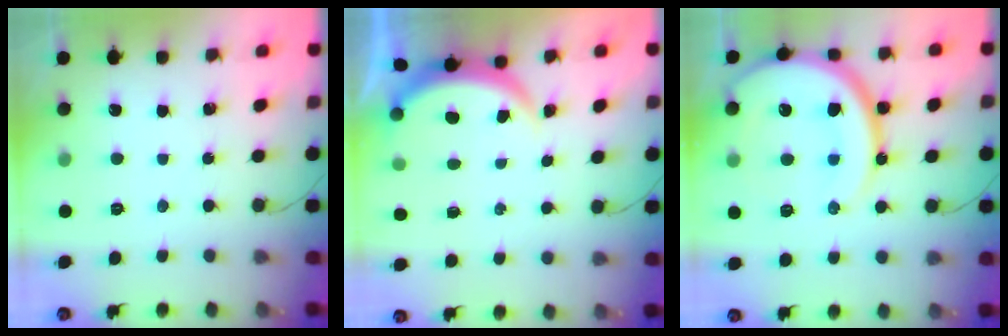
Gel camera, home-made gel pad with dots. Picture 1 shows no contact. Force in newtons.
{"total": 3.8, "press": 3.8, "slide": 0.3}
{"total": 21.6, "press": 21.5, "slide": 2.5}